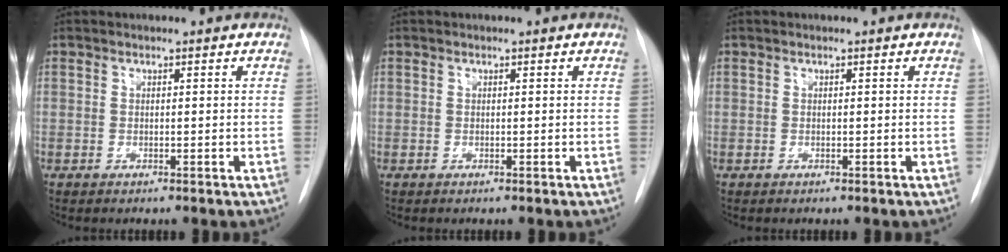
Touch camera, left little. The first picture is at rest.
{"total": 0.0}
{"total": 0.0}